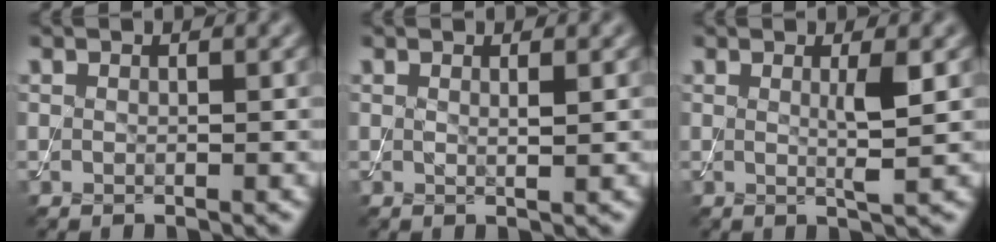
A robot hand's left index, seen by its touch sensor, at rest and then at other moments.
{"total": 0.8, "force": [0.4, 0.1, 0.7], "torque": [-0.011, -0.003, 0.004]}
{"total": 2.3, "force": [0.4, 0.2, 2.2], "torque": [-0.041, -0.005, 0.003]}